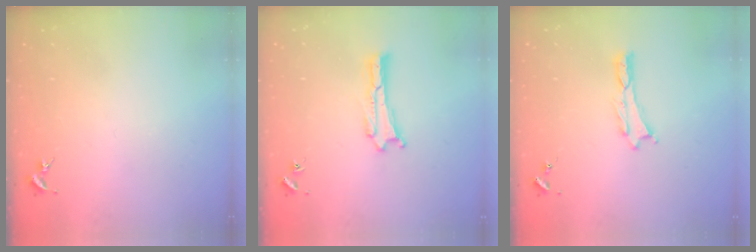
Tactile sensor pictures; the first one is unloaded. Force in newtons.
{"total": 0.0}
{"total": 0.0}